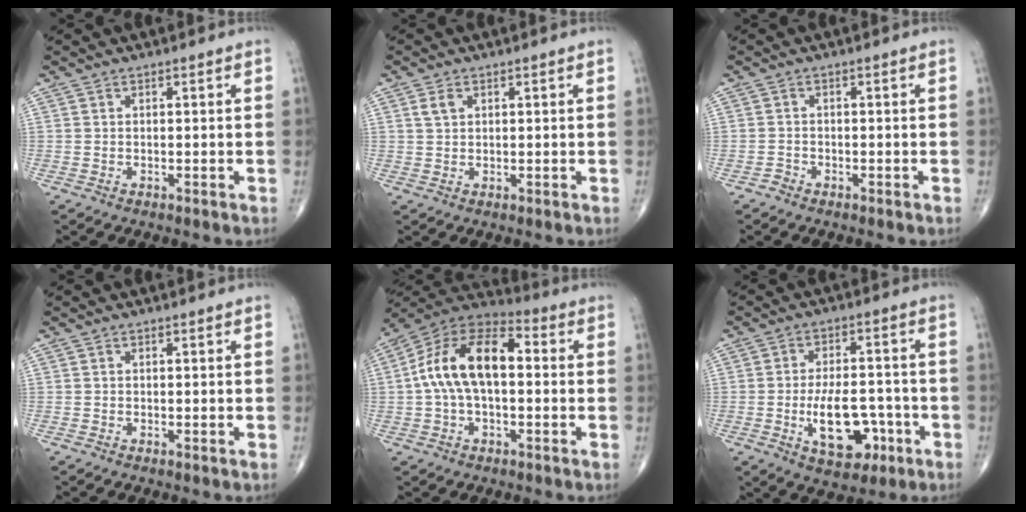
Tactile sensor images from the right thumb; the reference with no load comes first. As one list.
[{"total": 2.1, "force": [0.9, 1.3, 1.3], "torque": [-0.023, 0.002, 0.021]}, {"total": 1.0, "force": [-0.8, 0.6, 0.0], "torque": [0.000, 0.002, -0.021]}, {"total": 0.0}, {"total": 15.5, "force": [0.8, 8.4, 13.0], "torque": [-0.234, 0.043, 0.002]}, {"total": 11.6, "force": [-3.8, 6.2, 9.0], "torque": [-0.126, 0.019, -0.052]}]